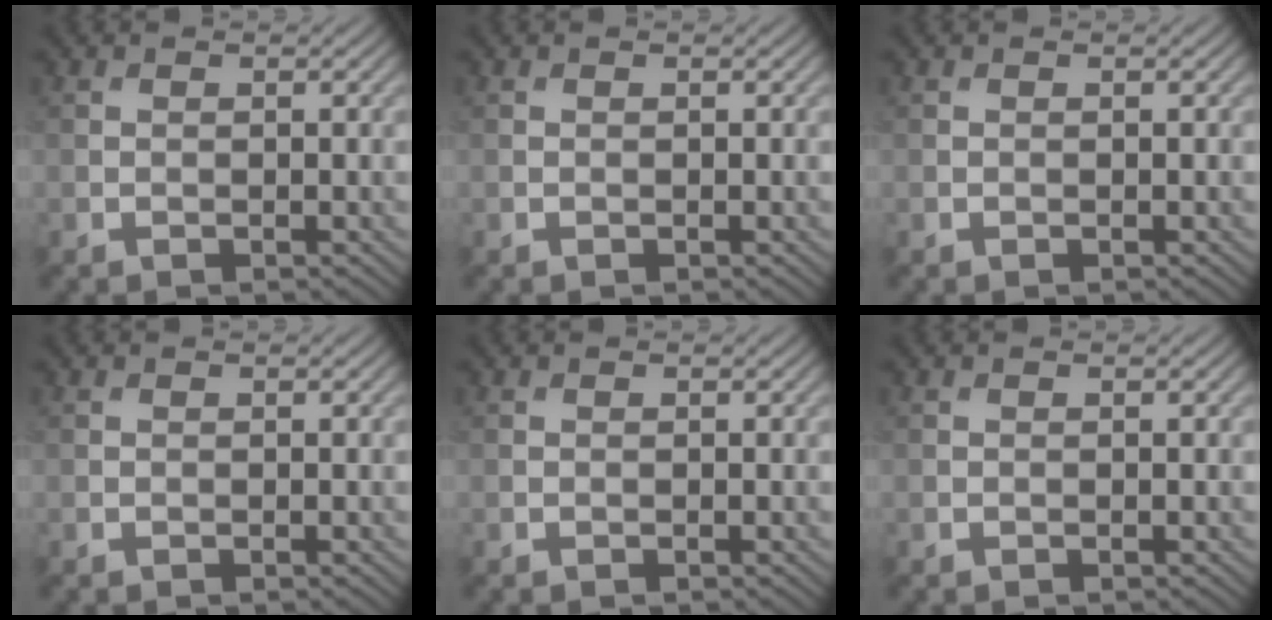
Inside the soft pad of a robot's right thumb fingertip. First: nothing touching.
{"total": 0.0}
{"total": 0.0}
{"total": 0.0}
{"total": 0.0}
{"total": 0.0}